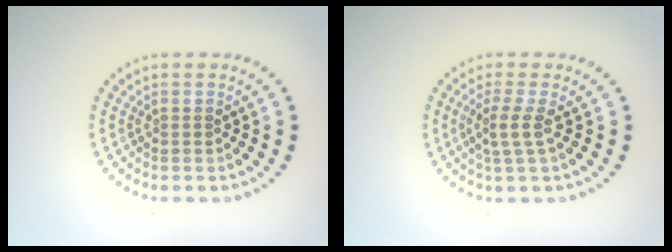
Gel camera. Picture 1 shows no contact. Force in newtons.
{"total": 2.1, "press": 1.5, "slide": 1.4}